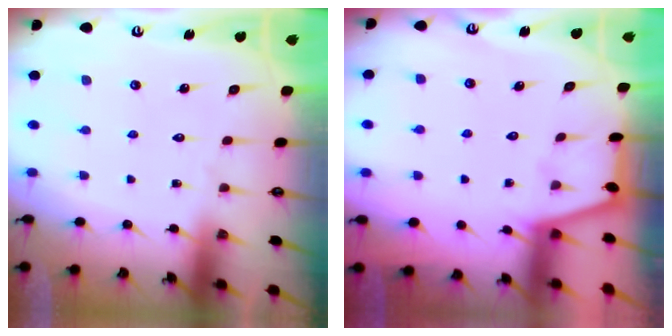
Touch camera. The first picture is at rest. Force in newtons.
{"total": 1.3, "press": 1.2, "slide": 0.2}